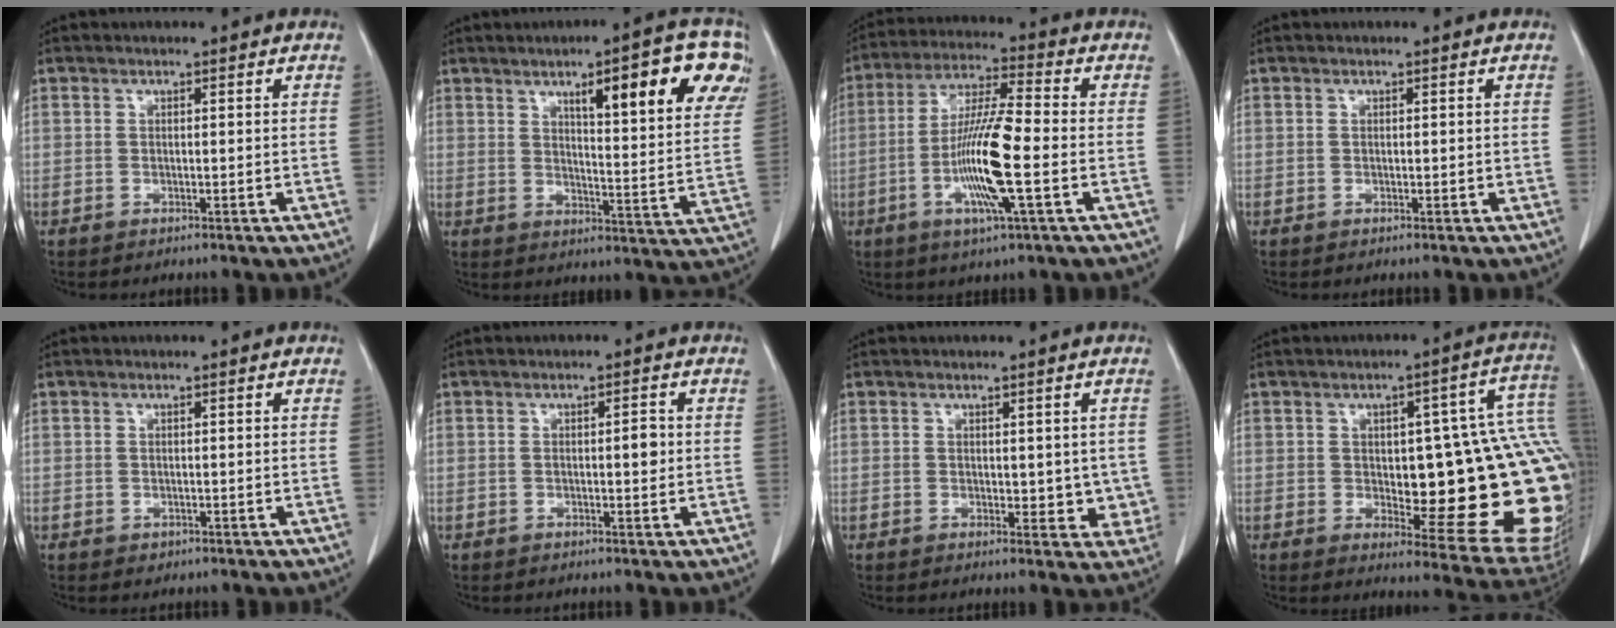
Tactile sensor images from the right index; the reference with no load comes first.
{"total": 16.0, "force": [7.8, 2.3, 13.8], "torque": [-0.172, 0.003, 0.103]}
{"total": 12.9, "force": [-3.1, 0.6, 12.5], "torque": [-0.245, -0.009, -0.065]}
{"total": 0.6, "force": [0.1, 0.4, 0.4], "torque": [-0.007, -0.001, 0.003]}
{"total": 0.7, "force": [-0.2, 0.6, 0.1], "torque": [-0.003, 0.003, 0.000]}
{"total": 2.0, "force": [0.0, 0.6, 1.9], "torque": [-0.031, 0.002, 0.001]}
{"total": 3.9, "force": [0.4, 2.6, 3.0], "torque": [-0.014, -0.004, 0.008]}
{"total": 24.1, "force": [-0.5, 6.8, 23.1], "torque": [-0.197, 0.027, 0.014]}